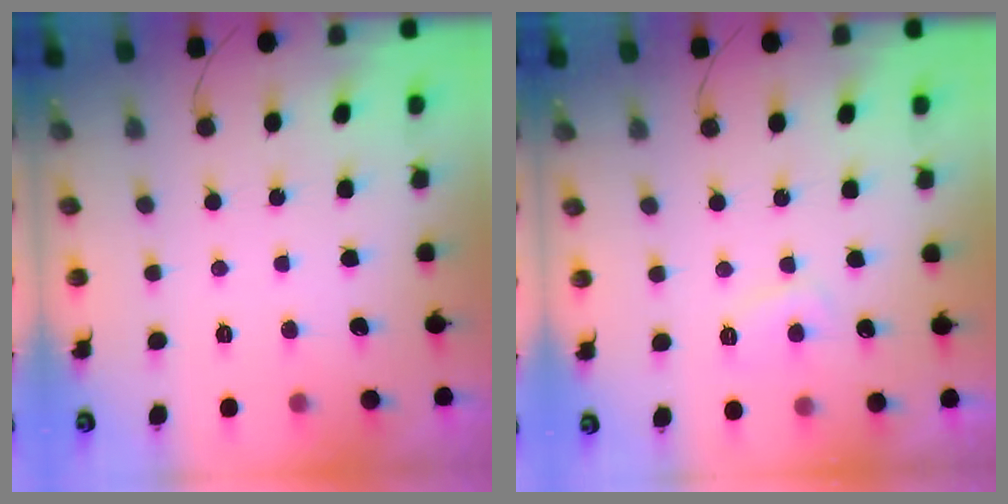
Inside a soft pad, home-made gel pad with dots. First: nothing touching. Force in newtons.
{"total": 3.3, "press": 3.3, "slide": 0.5}